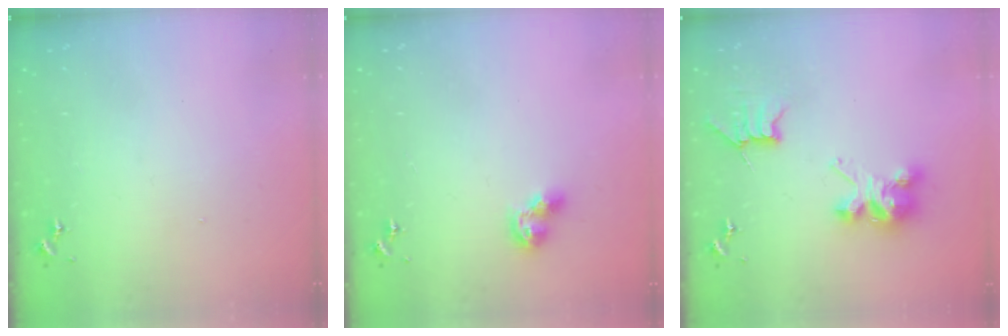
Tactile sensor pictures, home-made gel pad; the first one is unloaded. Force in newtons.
{"total": 9.2, "press": 9.1, "slide": 1.0}
{"total": 8.9, "press": 8.9, "slide": 0.5}